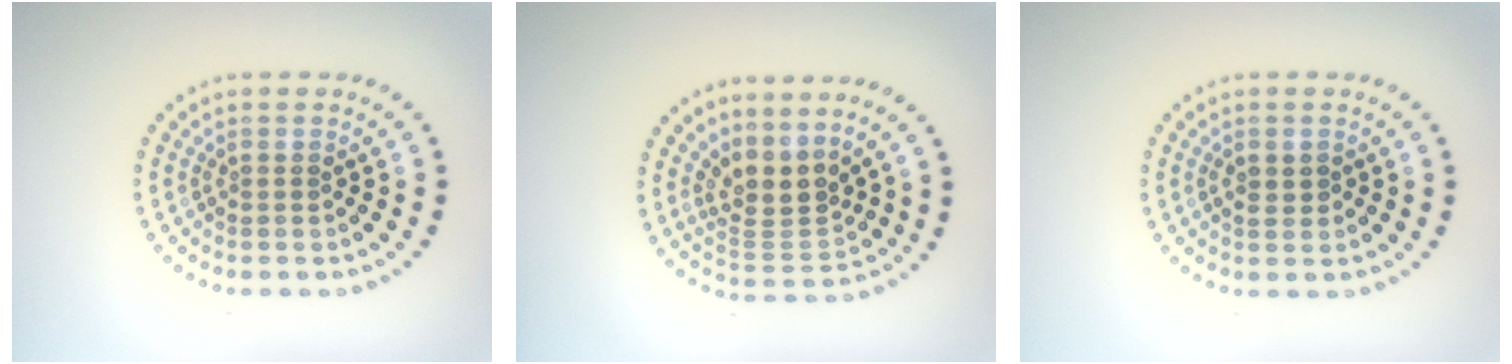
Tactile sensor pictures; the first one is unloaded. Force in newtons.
{"total": 3.3, "press": 2.6, "slide": 2.0}
{"total": 1.2, "press": 1.2, "slide": 0.1}